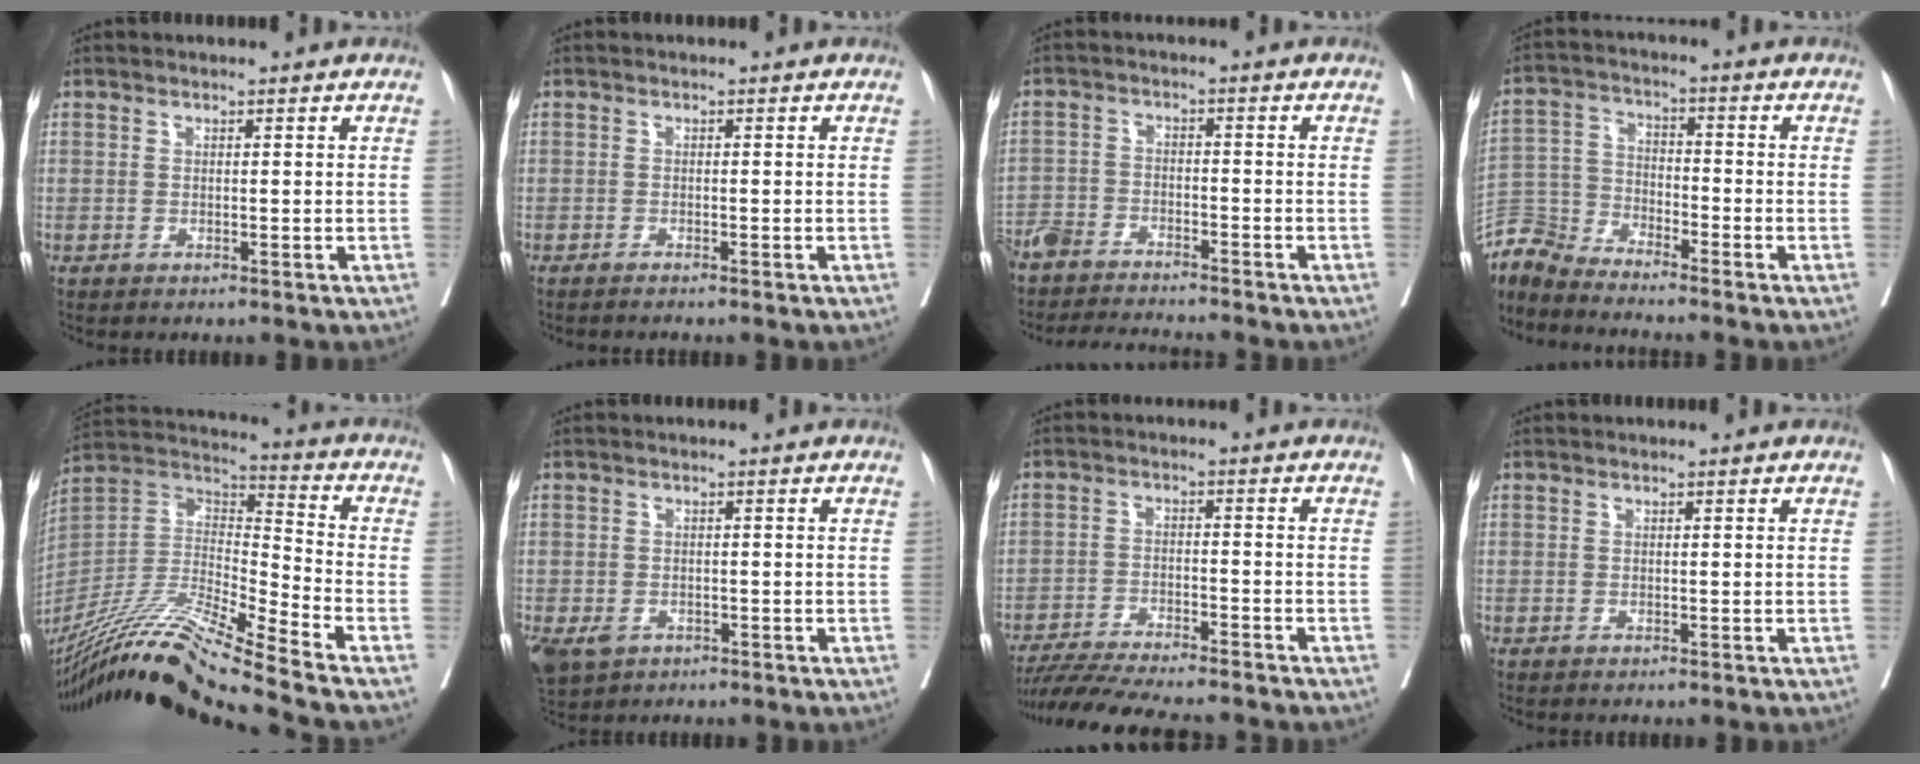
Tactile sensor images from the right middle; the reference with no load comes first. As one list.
[{"total": 1.5, "force": [-1.3, -0.2, 0.7], "torque": [-0.011, 0.000, -0.017]}, {"total": 9.5, "force": [-9.2, 0.9, 2.4], "torque": [-0.033, 0.000, -0.151]}, {"total": 7.2, "force": [-7.2, 0.0, 0.1], "torque": [-0.009, 0.002, -0.147]}, {"total": 20.5, "force": [-16.9, -1.9, 11.5], "torque": [-0.253, -0.021, -0.318]}, {"total": 6.7, "force": [-3.2, 5.0, 3.2], "torque": [-0.081, -0.010, -0.044]}, {"total": 14.1, "force": [-12.7, 1.3, 5.9], "torque": [-0.095, -0.013, -0.194]}, {"total": 0.0}]